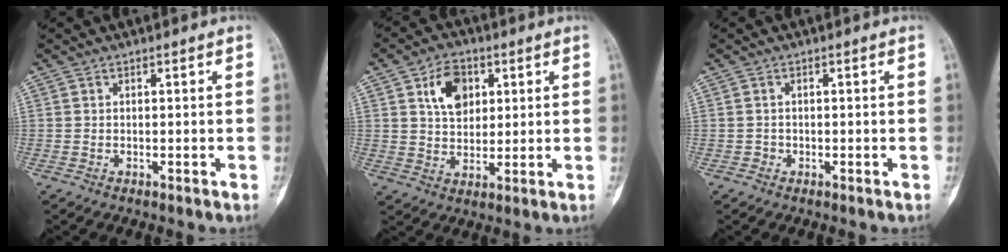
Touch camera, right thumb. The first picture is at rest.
{"total": 8.5, "force": [3.1, 5.9, 5.3], "torque": [-0.060, -0.009, 0.052]}
{"total": 0.8, "force": [-0.4, 0.7, 0.0], "torque": [0.010, 0.005, -0.010]}